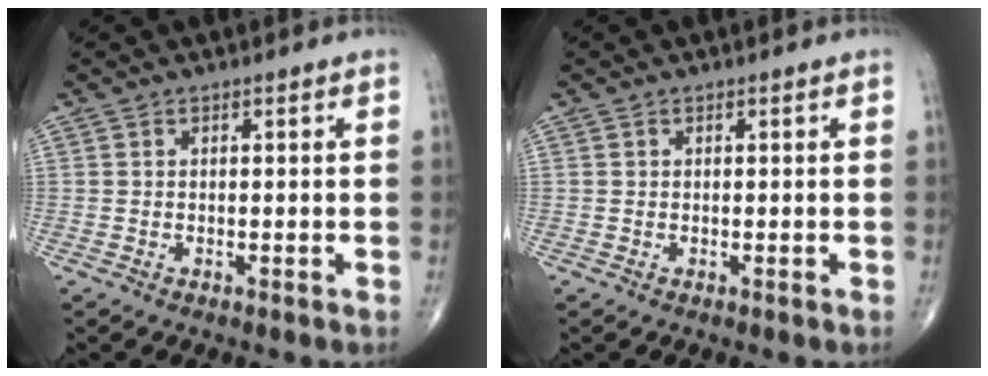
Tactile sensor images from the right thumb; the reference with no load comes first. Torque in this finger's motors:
{"motor_torque": [0.07, 0.03, 0.11, -0.01, -0.03]}